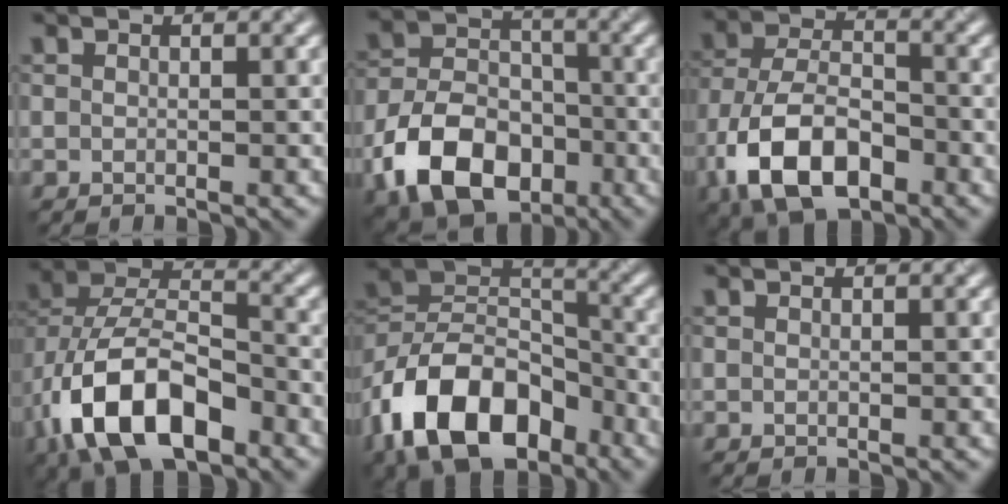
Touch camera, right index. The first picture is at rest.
{"total": 10.5, "force": [-4.8, 7.1, 6.1], "torque": [-0.118, -0.001, -0.094]}
{"total": 10.1, "force": [-4.8, 5.6, 7.0], "torque": [-0.146, 0.002, -0.094]}
{"total": 11.2, "force": [-4.7, 6.4, 7.9], "torque": [-0.151, 0.007, -0.084]}
{"total": 13.3, "force": [-6.4, 8.2, 8.3], "torque": [-0.158, 0.018, -0.132]}
{"total": 0.0}